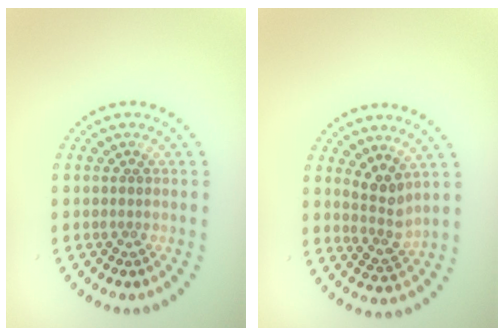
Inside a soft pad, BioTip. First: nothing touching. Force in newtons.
{"total": 2.5, "press": 2.0, "slide": 1.6}